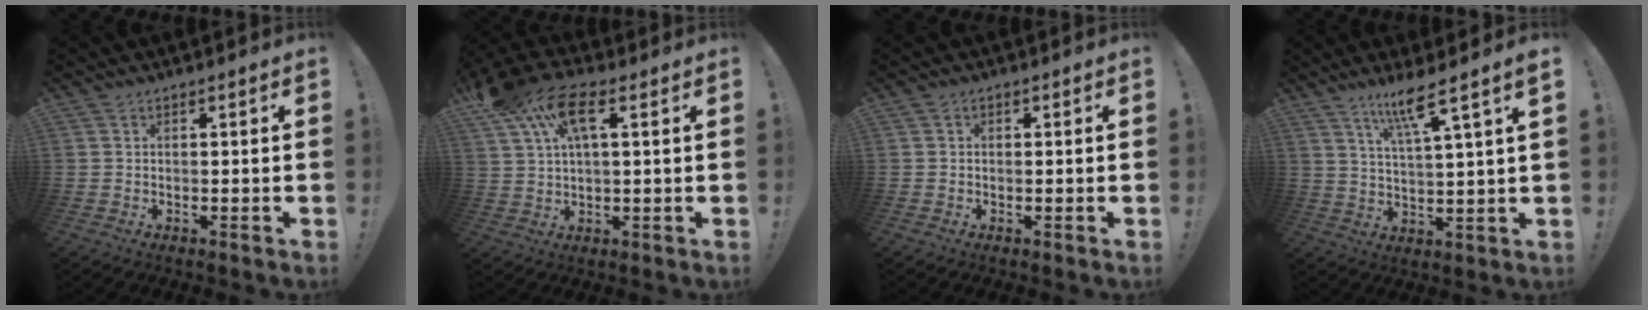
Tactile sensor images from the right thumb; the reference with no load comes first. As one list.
[{"total": 13.0, "force": [6.2, 6.1, 9.6], "torque": [-0.185, -0.016, 0.111]}, {"total": 0.9, "force": [-0.5, 0.5, 0.5], "torque": [-0.009, 0.004, -0.010]}, {"total": 9.3, "force": [6.1, -0.3, 6.9], "torque": [-0.120, -0.026, 0.093]}]